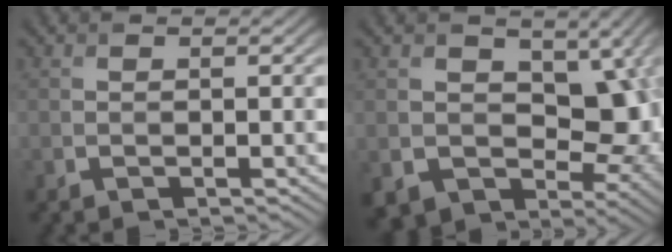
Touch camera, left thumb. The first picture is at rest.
{"total": 11.2, "force": [0.5, 8.5, 7.3], "torque": [-0.138, -0.040, 0.008]}